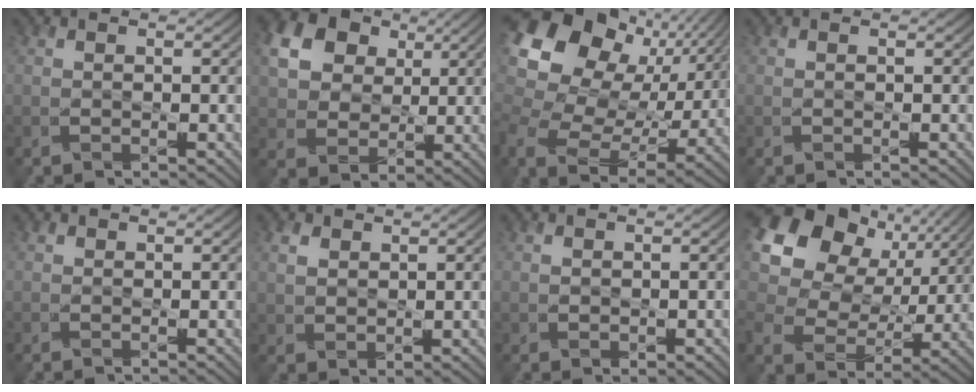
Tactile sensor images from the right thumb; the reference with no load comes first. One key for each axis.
{"total": 16.9, "fx": 6.1, "fy": 13.4, "fz": 8.1, "tx": -0.225, "ty": 0.022, "tz": 0.140}
{"total": 17.9, "fx": 6.2, "fy": 12.7, "fz": 11.0, "tx": -0.243, "ty": 0.015, "tz": 0.115}
{"total": 0.0}
{"total": 0.6, "fx": 0.4, "fy": 0.4, "fz": 0.2, "tx": -0.005, "ty": -0.001, "tz": 0.010}
{"total": 3.0, "fx": 1.6, "fy": 2.2, "fz": 1.5, "tx": -0.042, "ty": -0.002, "tz": 0.035}
{"total": 0.9, "fx": 0.3, "fy": 0.7, "fz": 0.5, "tx": -0.012, "ty": -0.004, "tz": 0.011}
{"total": 16.6, "fx": 6.6, "fy": 12.2, "fz": 9.3, "tx": -0.226, "ty": 0.032, "tz": 0.115}